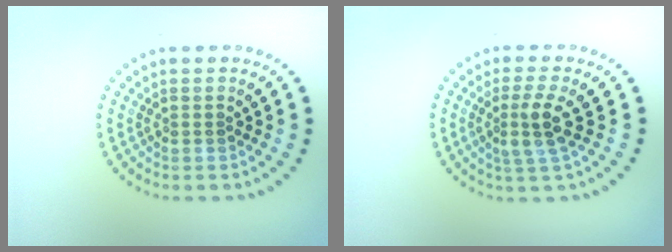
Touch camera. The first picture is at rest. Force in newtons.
{"total": 2.9, "press": 2.4, "slide": 1.6}